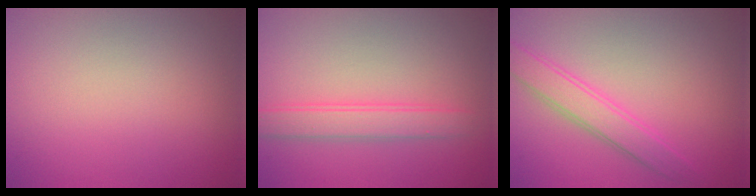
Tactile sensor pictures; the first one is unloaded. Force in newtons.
{"total": 2.8, "press": 2.8, "slide": 0.0}
{"total": 3.0, "press": 3.0, "slide": 0.1}